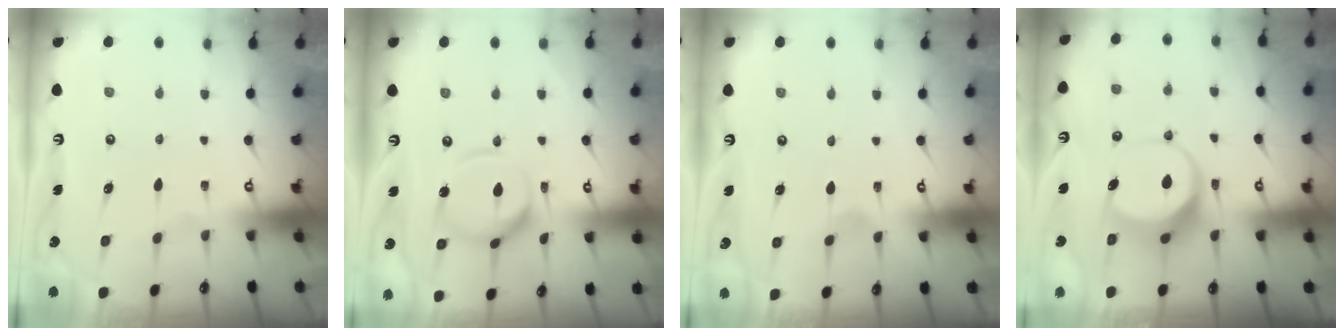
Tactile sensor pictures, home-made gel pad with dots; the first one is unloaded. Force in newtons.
{"total": 12.2, "press": 12.2, "slide": 1.1}
{"total": 0.9, "press": 0.9, "slide": 0.2}
{"total": 9.2, "press": 9.1, "slide": 1.5}